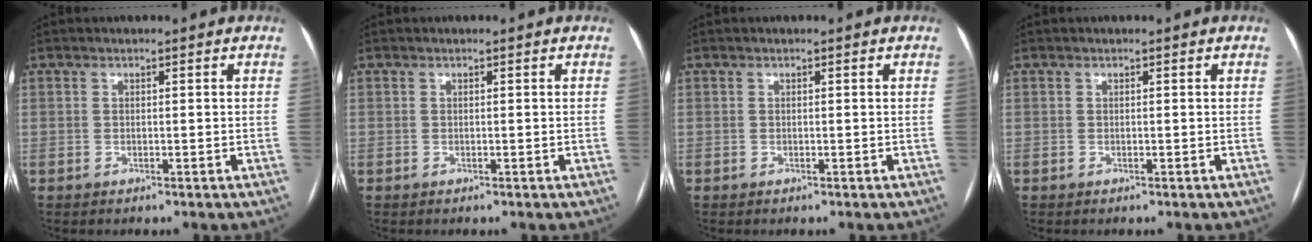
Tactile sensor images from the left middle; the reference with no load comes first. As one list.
[{"total": 0.0}, {"total": 0.0}, {"total": 0.0}]